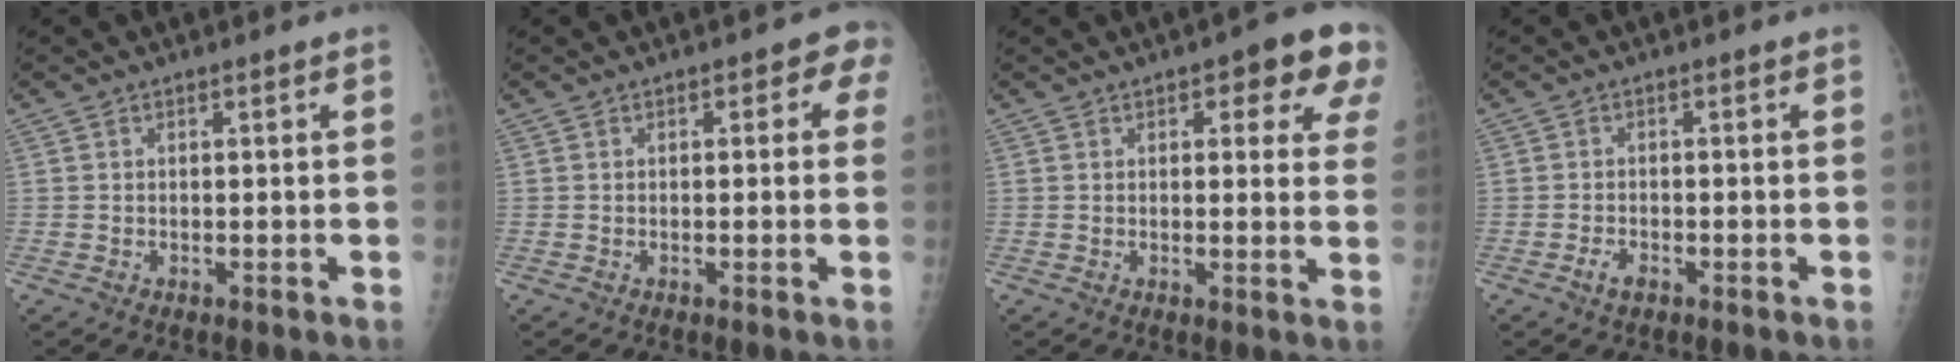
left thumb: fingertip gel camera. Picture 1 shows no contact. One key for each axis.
{"total": 3.6, "fx": 1.0, "fy": 1.9, "fz": 2.8, "tx": -0.003, "ty": 0.004, "tz": 0.001}
{"total": 10.2, "fx": 5.2, "fy": 3.8, "fz": 7.9, "tx": -0.051, "ty": -0.014, "tz": 0.052}
{"total": 2.0, "fx": -1.2, "fy": 1.0, "fz": 1.3, "tx": -0.030, "ty": 0.010, "tz": -0.021}